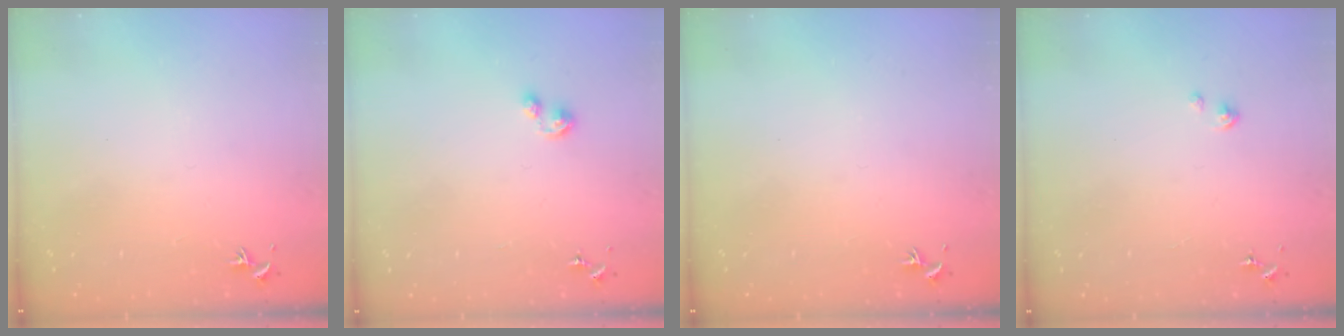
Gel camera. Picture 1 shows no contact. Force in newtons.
{"total": 3.2, "press": 3.1, "slide": 0.4}
{"total": 0.0}
{"total": 1.9, "press": 1.9, "slide": 0.2}